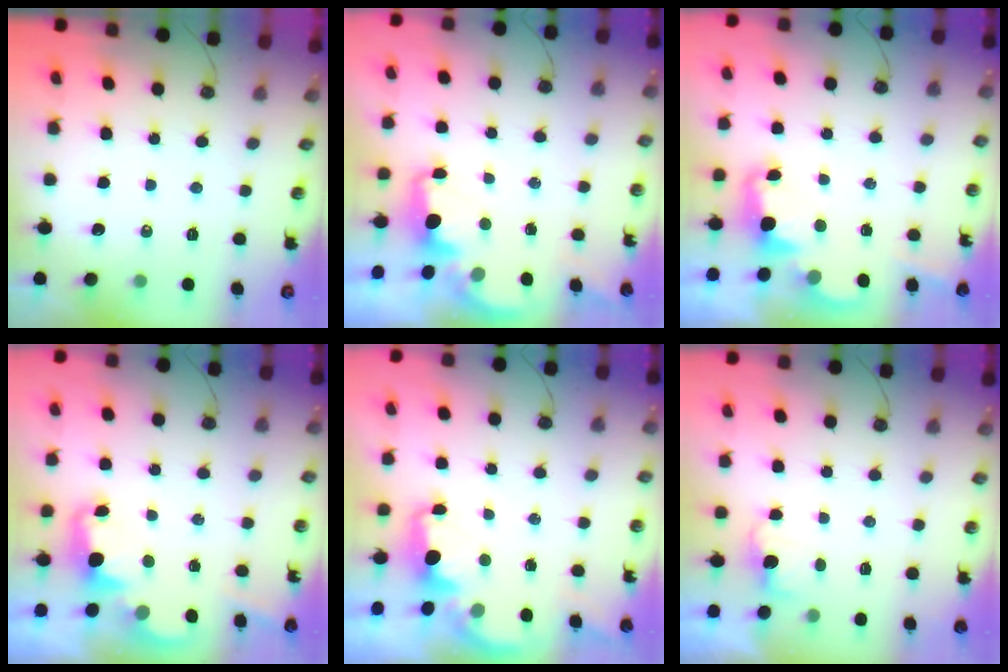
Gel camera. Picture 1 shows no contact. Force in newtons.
{"total": 1.9, "press": 1.7, "slide": 0.8}
{"total": 2.4, "press": 2.3, "slide": 0.6}
{"total": 2.4, "press": 2.4, "slide": 0.5}
{"total": 2.0, "press": 1.8, "slide": 0.8}
{"total": 1.5, "press": 1.3, "slide": 0.8}